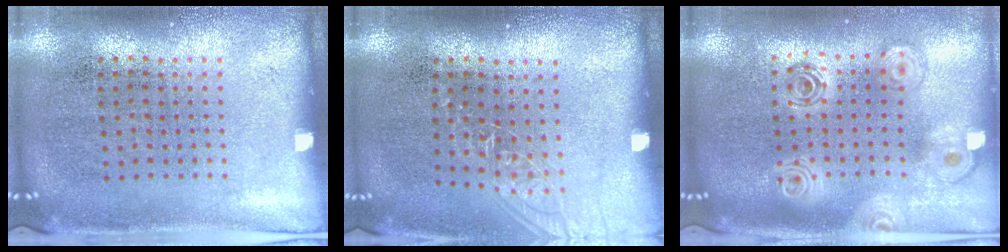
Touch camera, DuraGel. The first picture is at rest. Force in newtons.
{"total": 1.0, "press": 1.0, "slide": 0.3}
{"total": 2.1, "press": 1.7, "slide": 1.2}